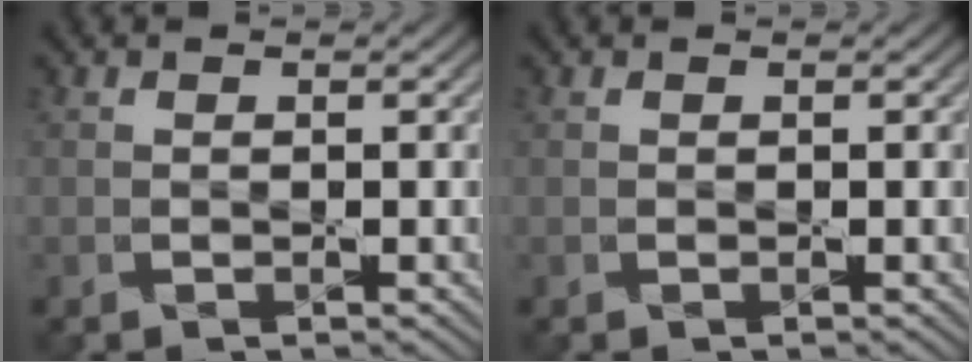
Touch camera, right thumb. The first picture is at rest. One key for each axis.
{"total": 0.0}